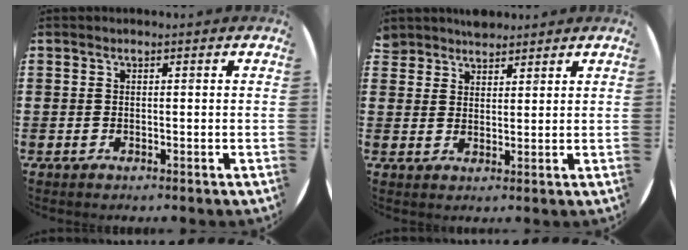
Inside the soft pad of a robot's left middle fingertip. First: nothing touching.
{"total": 3.1, "force": [2.9, 1.0, -0.3], "torque": [-0.003, 0.001, 0.058]}